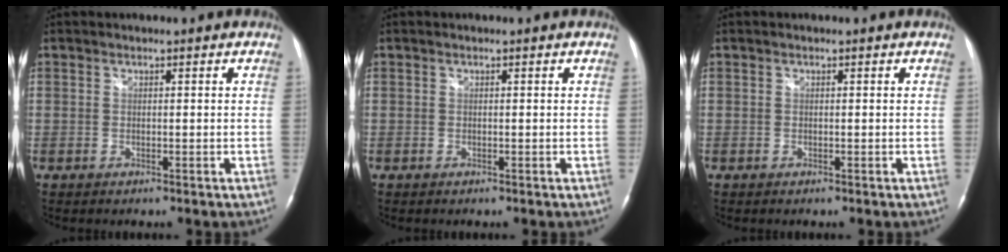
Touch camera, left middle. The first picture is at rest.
{"total": 0.0}
{"total": 0.0}